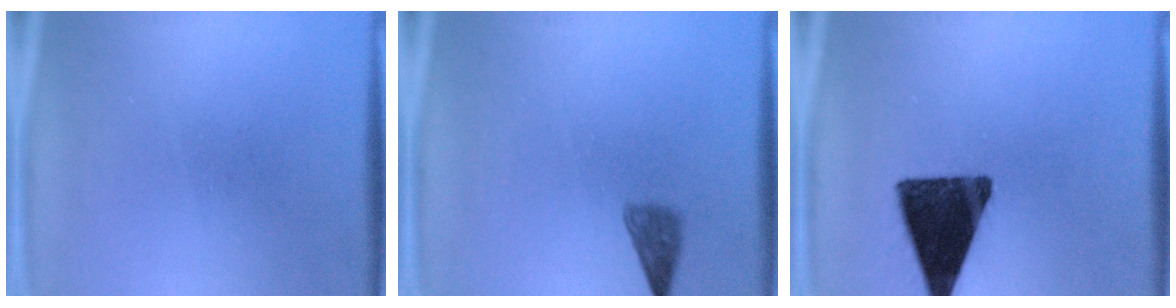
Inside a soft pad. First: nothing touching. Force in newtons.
{"total": 2.1}
{"total": 14.9}